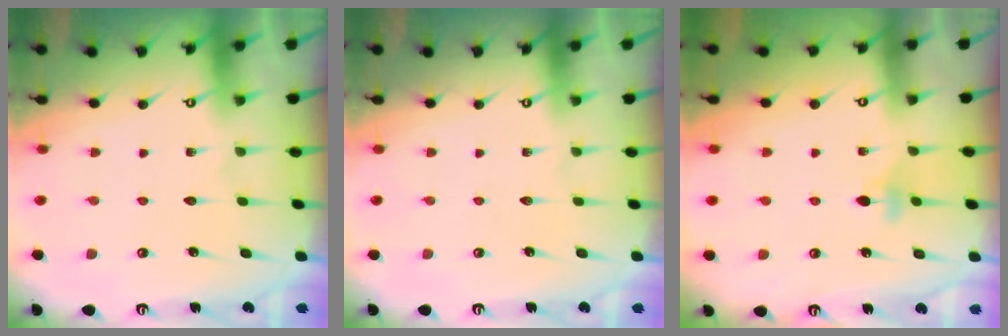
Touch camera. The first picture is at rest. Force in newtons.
{"total": 0.0}
{"total": 3.9, "press": 3.9, "slide": 0.7}